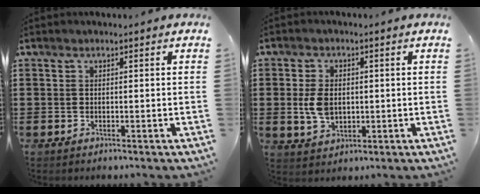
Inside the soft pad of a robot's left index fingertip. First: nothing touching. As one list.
[{"total": 5.2, "force": [0.2, 3.5, 3.9], "torque": [-0.101, 0.002, -0.002]}]